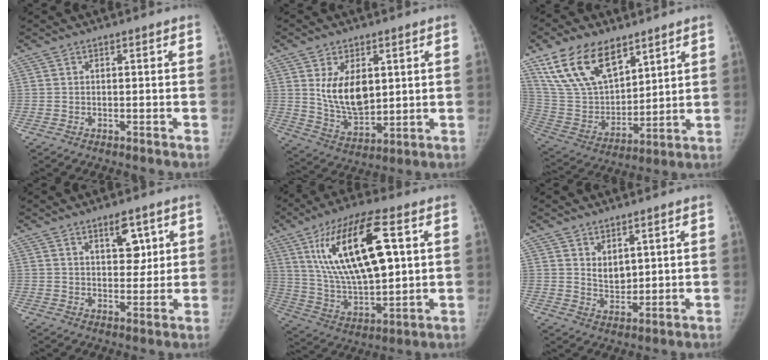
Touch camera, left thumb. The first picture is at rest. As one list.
[{"total": 11.1, "force": [2.7, 6.5, 8.5], "torque": [-0.123, -0.024, 0.066]}, {"total": 18.3, "force": [11.4, 9.6, 10.6], "torque": [-0.164, -0.046, 0.230]}, {"total": 6.2, "force": [3.0, 3.1, 4.5], "torque": [-0.043, -0.019, 0.046]}, {"total": 22.1, "force": [6.8, 8.4, 19.2], "torque": [-0.337, -0.012, 0.125]}, {"total": 4.3, "force": [2.1, 2.6, 2.7], "torque": [-0.030, -0.022, 0.047]}]